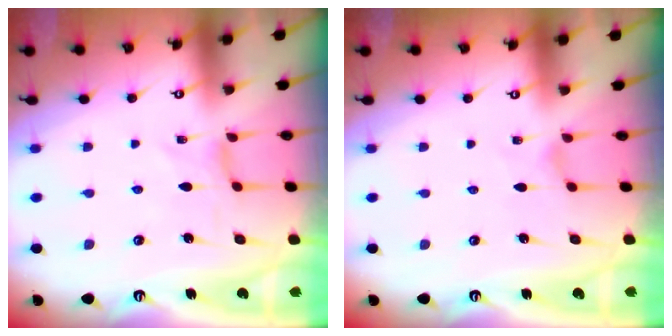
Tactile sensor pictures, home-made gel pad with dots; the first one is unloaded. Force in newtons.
{"total": 0.9, "press": 0.8, "slide": 0.3}